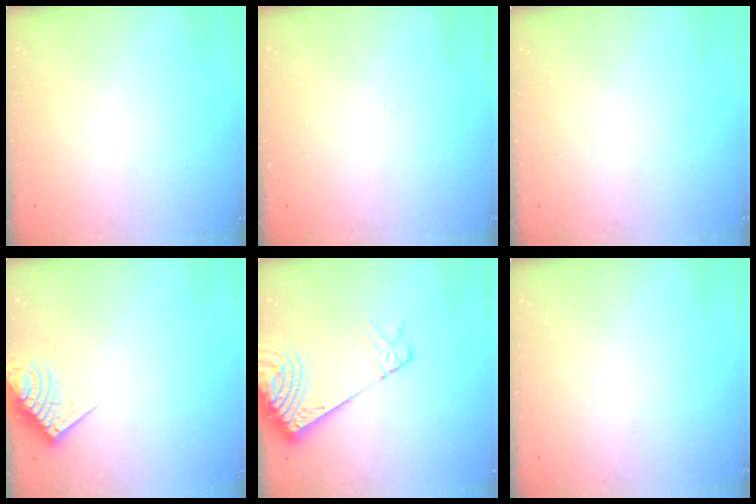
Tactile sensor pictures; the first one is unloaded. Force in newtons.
{"total": 3.0, "press": 3.0, "slide": 0.1}
{"total": 0.0}
{"total": 9.4, "press": 9.3, "slide": 1.0}
{"total": 15.1, "press": 15.0, "slide": 1.8}
{"total": 0.0}